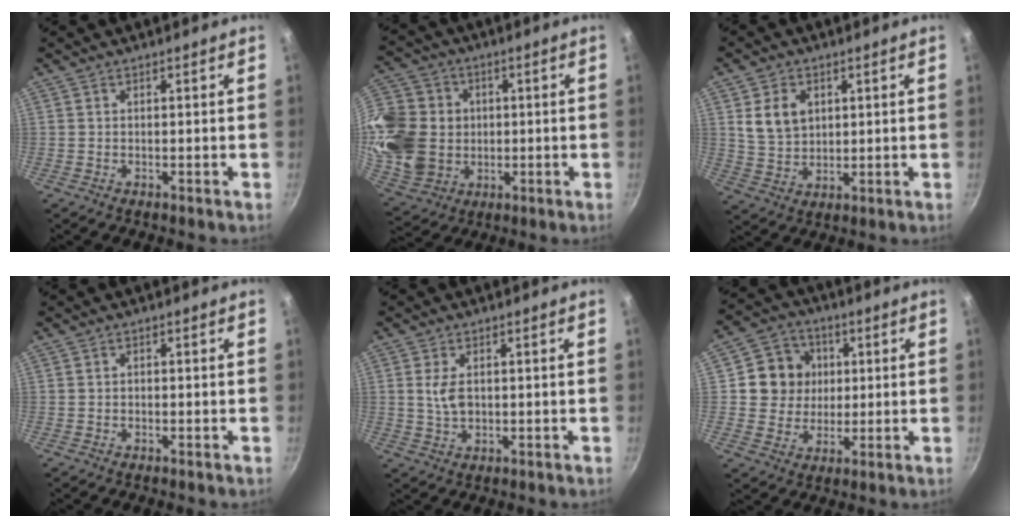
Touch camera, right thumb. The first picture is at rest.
{"total": 21.5, "force": [1.0, 18.2, 11.4], "torque": [-0.236, 0.007, 0.033]}
{"total": 7.7, "force": [2.3, 5.7, 4.6], "torque": [-0.065, -0.012, 0.048]}
{"total": 0.5, "force": [-0.3, 0.4, 0.2], "torque": [-0.006, 0.003, -0.005]}
{"total": 4.2, "force": [0.5, 2.6, 3.3], "torque": [-0.056, 0.001, 0.011]}
{"total": 10.2, "force": [1.8, 9.5, 3.3], "torque": [-0.021, 0.009, 0.024]}